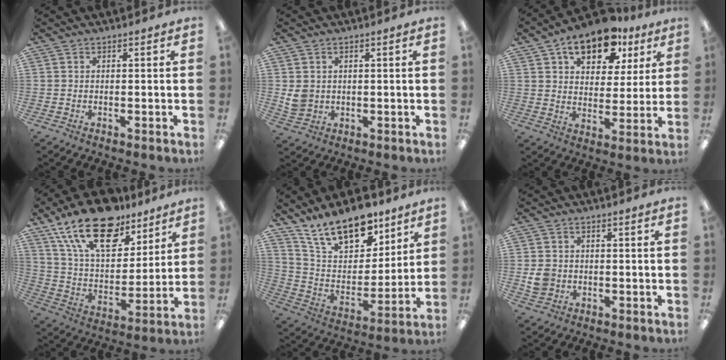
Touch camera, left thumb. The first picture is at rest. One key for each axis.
{"total": 4.1, "fx": 1.1, "fy": 3.6, "fz": 1.7, "tx": -0.027, "ty": 0.003, "tz": 0.024}
{"total": 14.3, "fx": 9.1, "fy": 7.9, "fz": 7.8, "tx": -0.116, "ty": -0.035, "tz": 0.160}
{"total": 21.9, "fx": 14.6, "fy": 10.7, "fz": 12.3, "tx": -0.227, "ty": -0.078, "tz": 0.260}
{"total": 18.4, "fx": 13.3, "fy": 8.7, "fz": 9.2, "tx": -0.169, "ty": -0.072, "tz": 0.240}
{"total": 4.5, "fx": -0.4, "fy": 4.0, "fz": 2.0, "tx": -0.033, "ty": 0.004, "tz": -0.007}